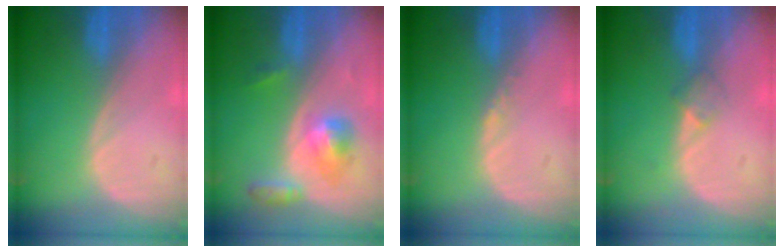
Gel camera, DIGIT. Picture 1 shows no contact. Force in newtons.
{"total": 5.3, "press": 4.9, "slide": 1.9}
{"total": 0.8, "press": 0.6, "slide": 0.4}
{"total": 2.1, "press": 1.8, "slide": 1.0}